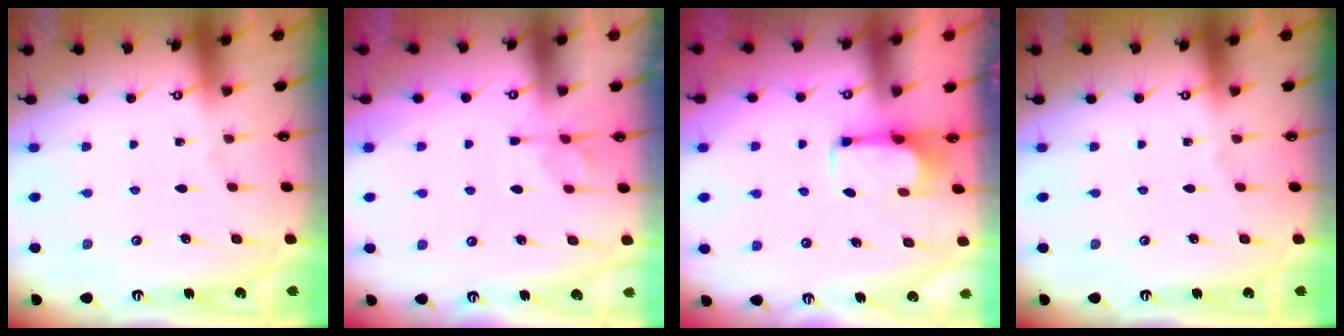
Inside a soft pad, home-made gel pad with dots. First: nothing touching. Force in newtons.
{"total": 4.3, "press": 4.0, "slide": 1.5}
{"total": 2.6, "press": 2.4, "slide": 0.9}
{"total": 0.0}